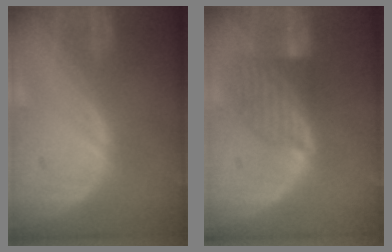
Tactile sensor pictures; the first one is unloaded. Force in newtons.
{"total": 7.2, "press": 6.5, "slide": 3.1}